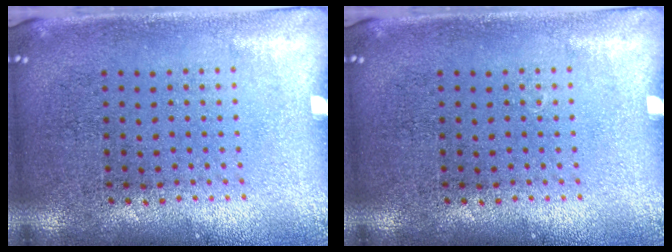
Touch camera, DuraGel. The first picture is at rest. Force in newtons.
{"total": 0.0}